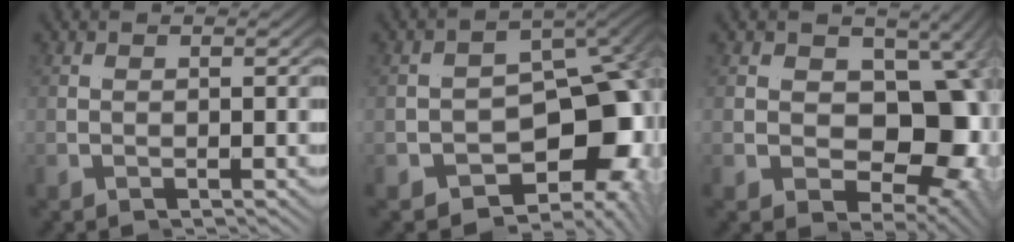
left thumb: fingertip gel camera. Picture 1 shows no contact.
{"total": 13.1, "force": [-1.7, 8.4, 10.0], "torque": [-0.139, -0.025, -0.012]}
{"total": 16.2, "force": [0.6, 11.3, 11.6], "torque": [-0.152, -0.003, 0.007]}